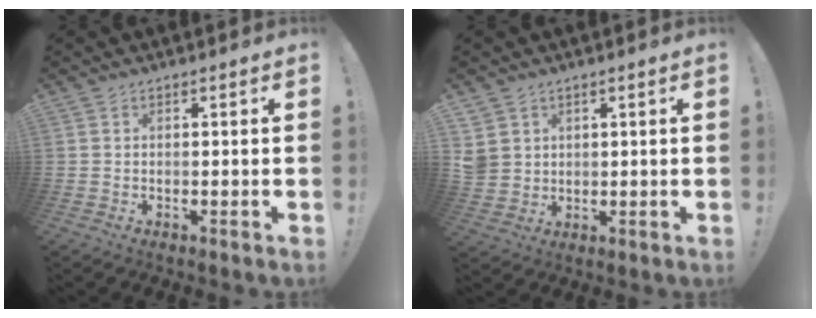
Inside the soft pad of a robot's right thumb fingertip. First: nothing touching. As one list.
[{"total": 4.8, "force": [1.9, 4.2, 1.3], "torque": [-0.029, -0.010, 0.039]}]